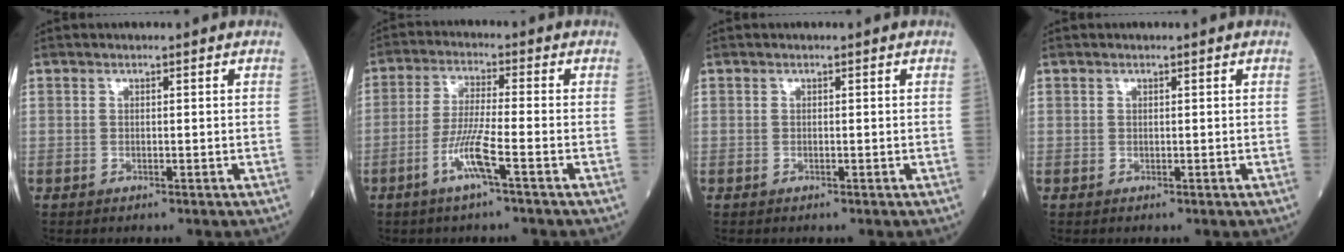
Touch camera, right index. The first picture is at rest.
{"total": 6.6, "force": [-3.1, -0.3, 5.8], "torque": [-0.119, -0.006, -0.064]}
{"total": 0.0}
{"total": 0.0}